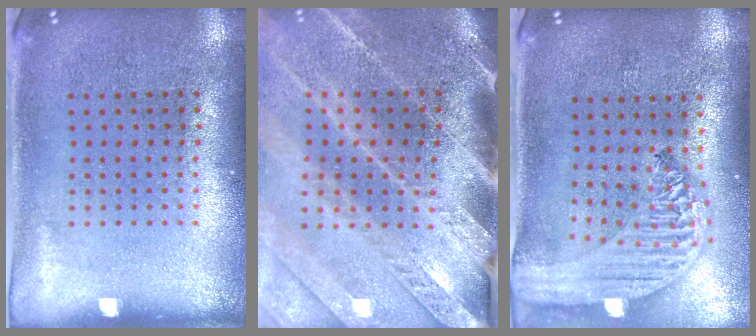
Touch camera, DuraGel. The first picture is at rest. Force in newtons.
{"total": 3.9, "press": 3.3, "slide": 2.1}
{"total": 2.5, "press": 2.1, "slide": 1.3}